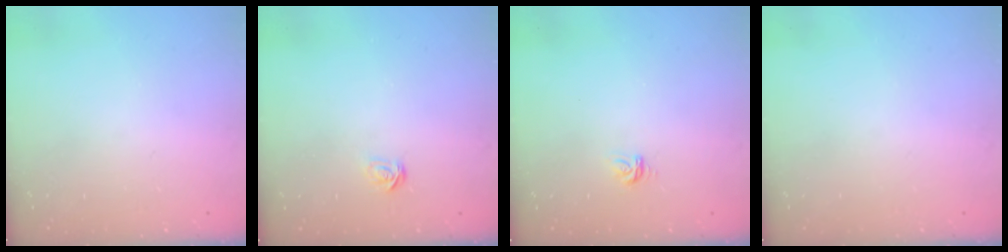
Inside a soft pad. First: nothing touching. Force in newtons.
{"total": 2.3, "press": 2.3, "slide": 0.1}
{"total": 3.6, "press": 3.6, "slide": 0.3}
{"total": 0.0}